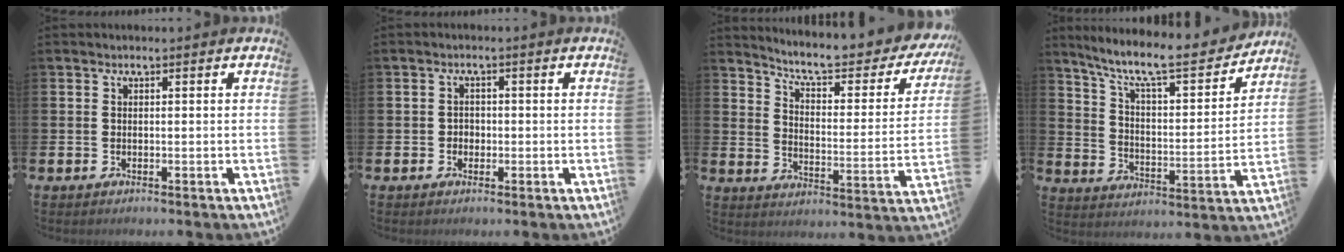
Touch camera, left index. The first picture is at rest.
{"total": 1.5, "force": [-0.3, 1.4, 0.4], "torque": [0.000, 0.002, -0.010]}
{"total": 7.0, "force": [6.2, 1.3, 3.1], "torque": [-0.076, -0.047, 0.097]}
{"total": 10.1, "force": [8.7, 1.8, 4.7], "torque": [-0.114, -0.060, 0.143]}